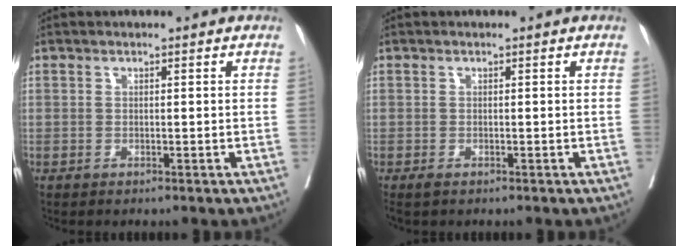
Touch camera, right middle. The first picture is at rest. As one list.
[{"total": 0.9, "force": [-0.6, 0.4, 0.6], "torque": [-0.010, -0.003, -0.008]}]